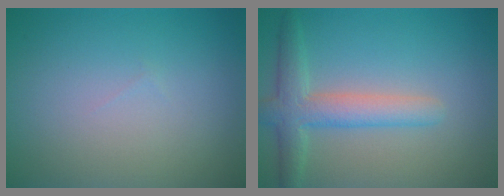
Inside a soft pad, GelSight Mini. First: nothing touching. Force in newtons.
{"total": 4.1, "press": 4.1, "slide": 0.3}